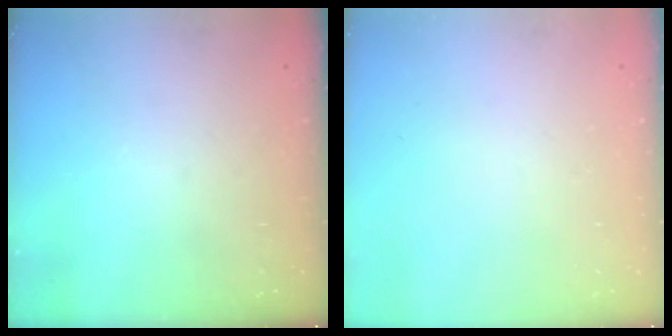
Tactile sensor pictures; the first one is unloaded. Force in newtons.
{"total": 0.0}